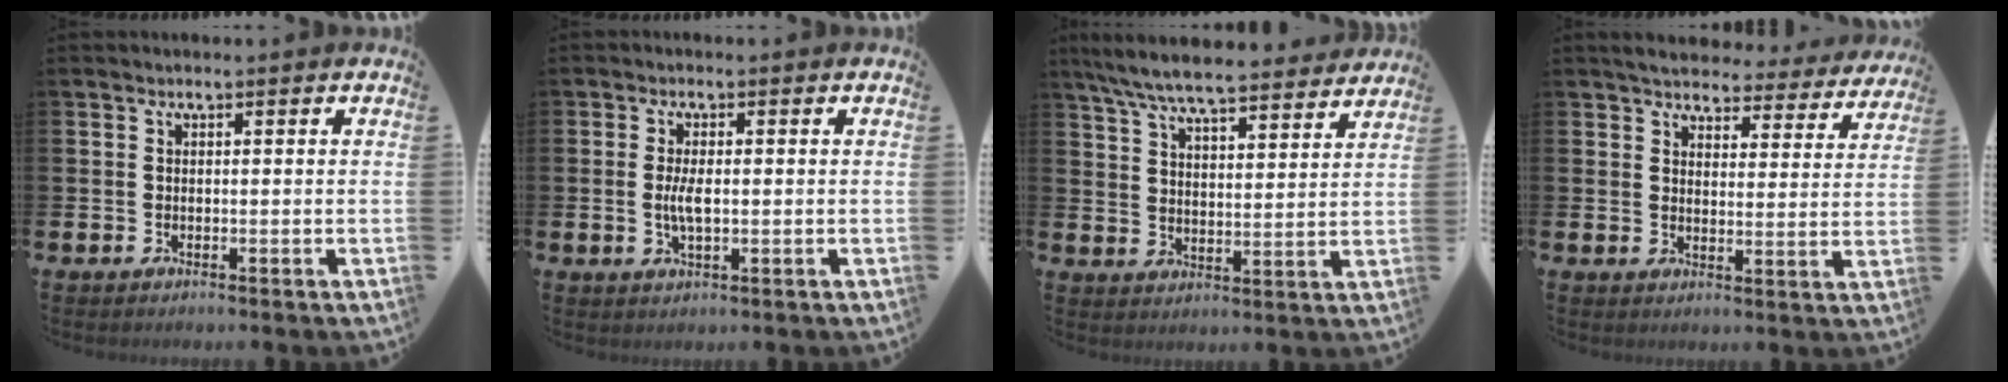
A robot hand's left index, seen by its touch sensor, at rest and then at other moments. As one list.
[{"total": 3.3, "force": [-0.1, 1.2, 3.1], "torque": [-0.054, 0.001, -0.003]}, {"total": 7.8, "force": [7.4, 0.8, 2.5], "torque": [-0.082, -0.043, 0.132]}, {"total": 4.6, "force": [4.4, 1.2, 0.6], "torque": [-0.033, -0.029, 0.074]}]